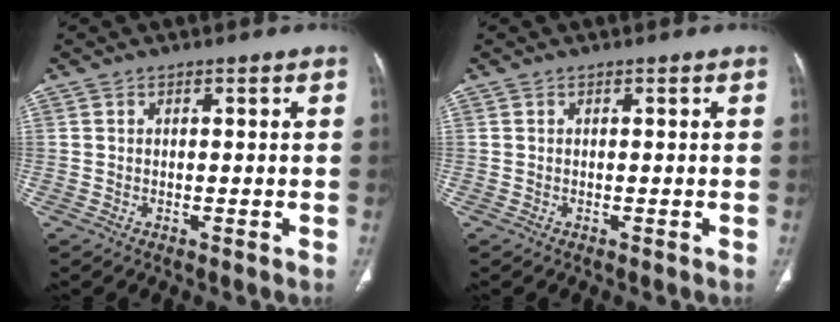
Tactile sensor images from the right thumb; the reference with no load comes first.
{"total": 0.0}